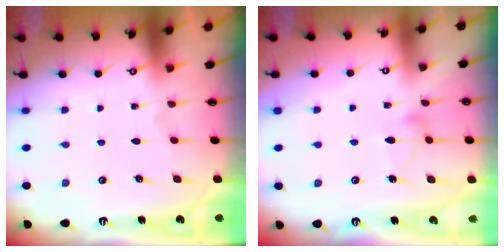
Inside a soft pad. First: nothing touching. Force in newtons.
{"total": 7.6, "press": 7.6, "slide": 0.4}